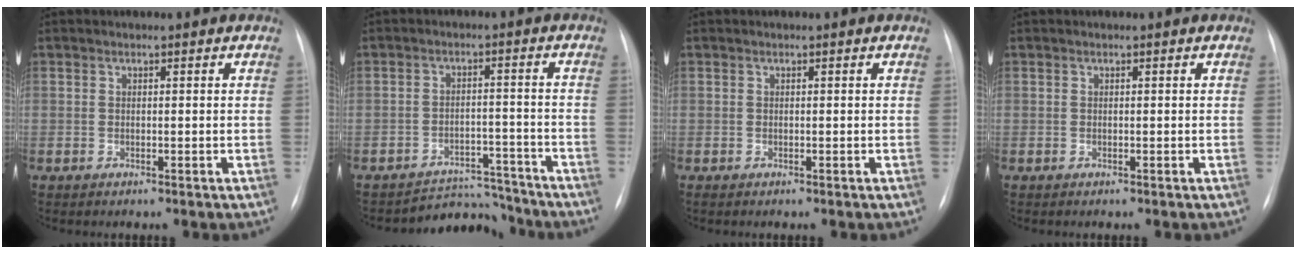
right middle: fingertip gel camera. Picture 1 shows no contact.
{"total": 6.6, "force": [-6.3, 1.3, -1.2], "torque": [0.025, 0.024, -0.095]}
{"total": 0.0}
{"total": 0.0}